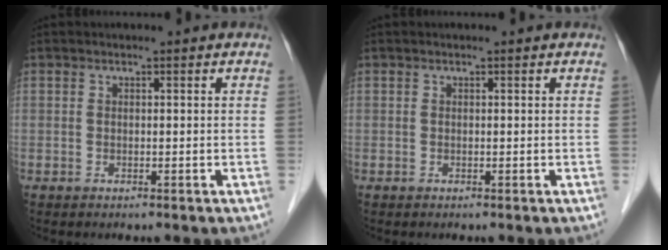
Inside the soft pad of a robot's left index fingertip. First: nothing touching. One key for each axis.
{"total": 0.0}